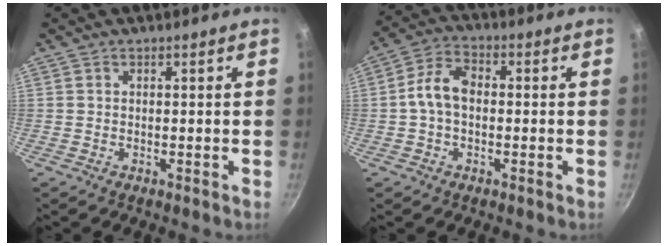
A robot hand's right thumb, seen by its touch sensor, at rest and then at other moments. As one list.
[{"total": 7.5, "force": [-0.3, 4.9, 5.7], "torque": [-0.103, 0.024, -0.014]}]